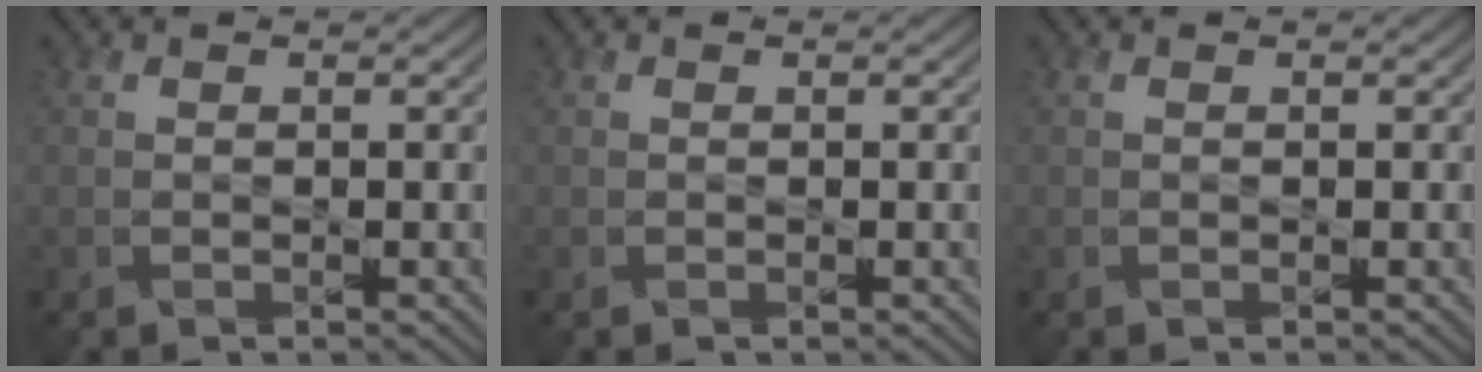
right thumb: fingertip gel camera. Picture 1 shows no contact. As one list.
[{"total": 0.0}, {"total": 0.0}]